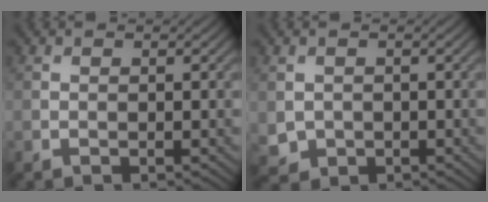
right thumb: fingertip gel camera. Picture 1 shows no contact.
{"total": 2.2, "force": [-0.1, 2.0, 0.8], "torque": [-0.027, -0.013, 0.001]}